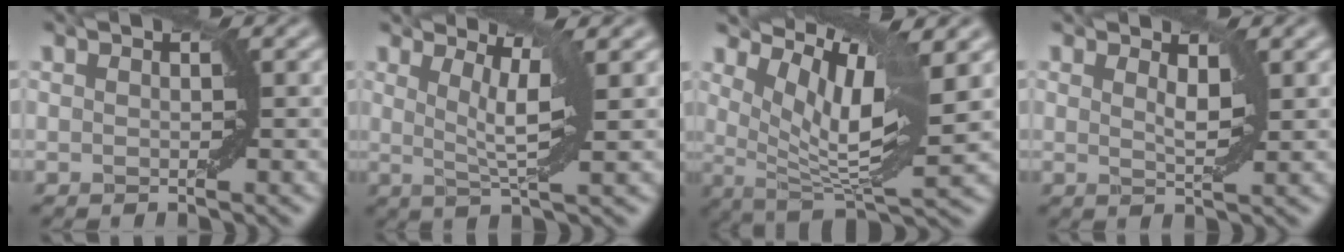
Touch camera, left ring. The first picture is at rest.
{"total": 3.5, "force": [0.7, 0.5, 3.4], "torque": [-0.065, 0.000, 0.021]}
{"total": 7.5, "force": [4.0, 1.7, 6.1], "torque": [-0.111, 0.009, 0.082]}
{"total": 1.2, "force": [0.5, 0.3, 1.0], "torque": [-0.021, 0.001, 0.015]}